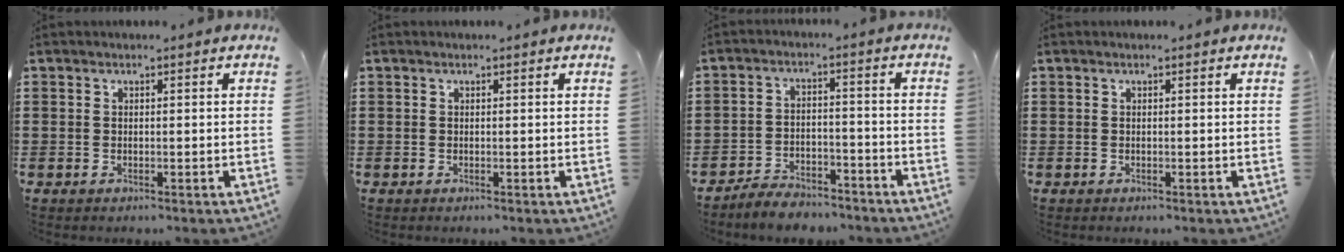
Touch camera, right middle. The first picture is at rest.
{"total": 0.0}
{"total": 4.5, "force": [-4.4, 0.8, 0.5], "torque": [-0.010, 0.014, -0.092]}
{"total": 0.0}